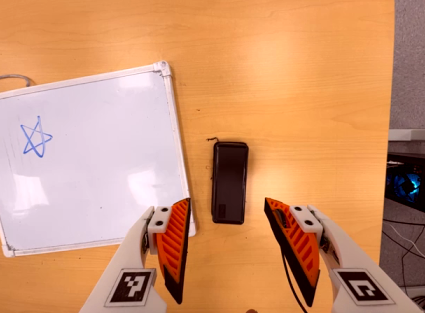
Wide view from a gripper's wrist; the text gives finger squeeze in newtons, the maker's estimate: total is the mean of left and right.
{"total": 0.0}